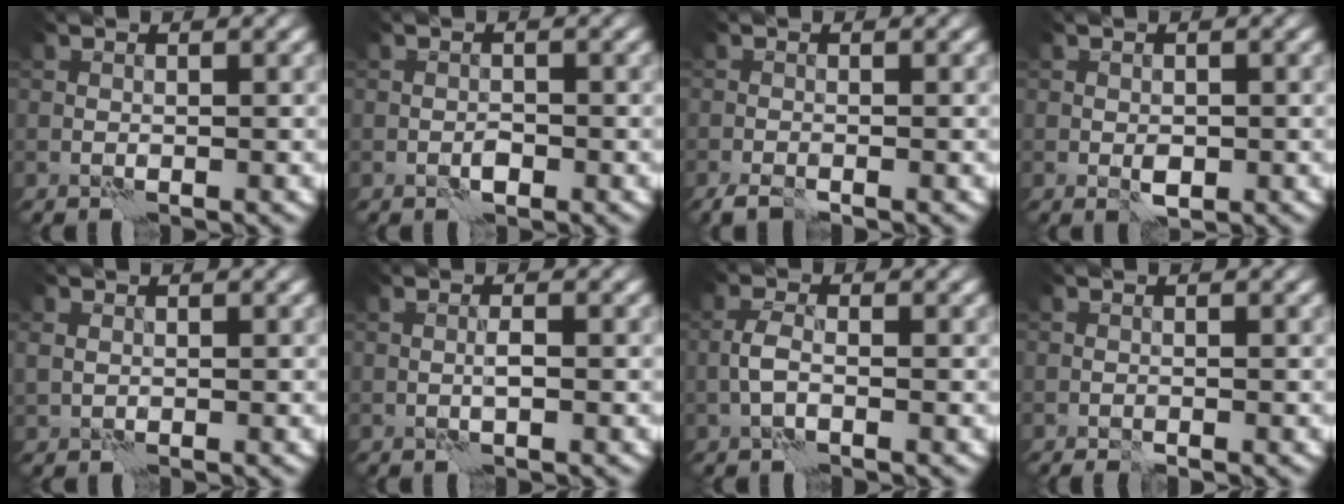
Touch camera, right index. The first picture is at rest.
{"total": 0.8, "force": [-0.6, 0.3, 0.5], "torque": [-0.006, 0.002, -0.010]}
{"total": 1.9, "force": [-1.6, 0.3, 1.1], "torque": [-0.030, -0.006, -0.034]}
{"total": 1.4, "force": [-0.4, 0.9, 1.0], "torque": [-0.017, -0.003, -0.005]}
{"total": 1.0, "force": [0.4, 0.8, 0.4], "torque": [-0.006, -0.003, 0.011]}
{"total": 0.7, "force": [0.0, -0.2, 0.7], "torque": [-0.015, 0.002, -0.001]}
{"total": 1.5, "force": [-0.5, 0.5, 1.3], "torque": [-0.028, 0.005, -0.014]}
{"total": 0.7, "force": [-0.6, 0.0, 0.3], "torque": [-0.010, -0.001, -0.012]}